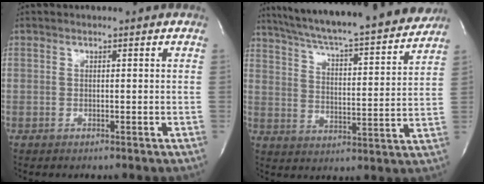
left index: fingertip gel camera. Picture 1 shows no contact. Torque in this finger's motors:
{"motor_torque": [0.16, -0.29, 0.26, 0.09]}